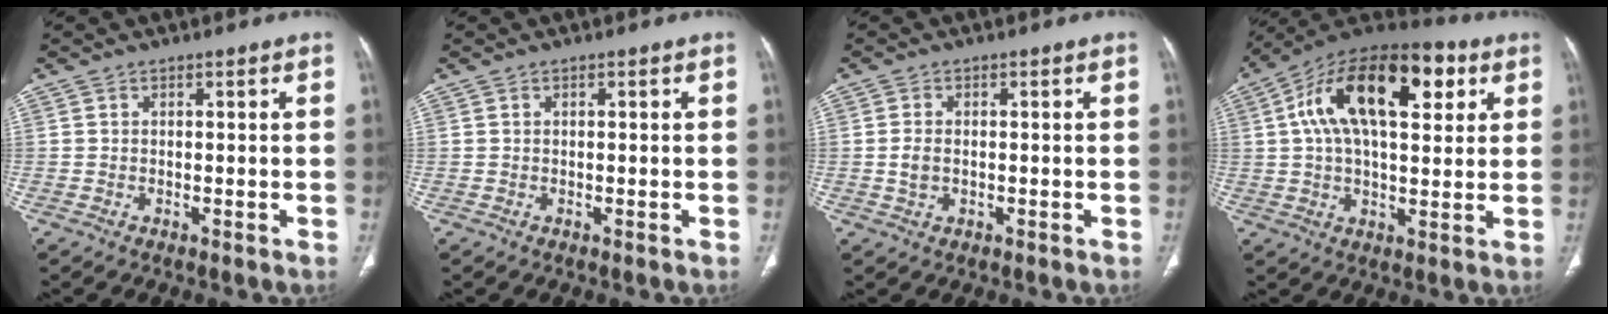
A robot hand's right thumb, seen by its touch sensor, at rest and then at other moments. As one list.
[{"total": 0.0}, {"total": 2.6, "force": [-0.2, 1.7, 2.0], "torque": [-0.044, 0.001, -0.005]}, {"total": 22.8, "force": [7.1, 11.3, 18.5], "torque": [-0.296, 0.023, 0.106]}]